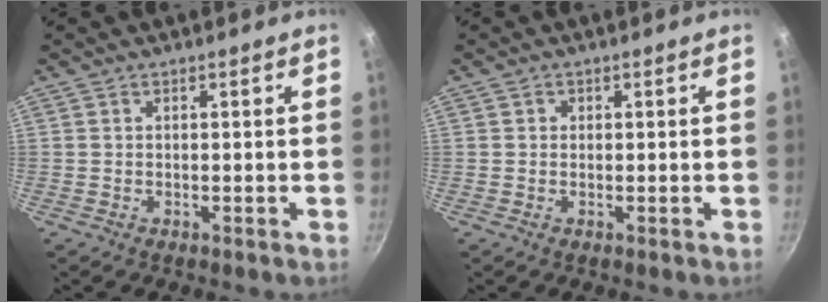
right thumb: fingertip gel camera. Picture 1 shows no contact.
{"total": 0.7, "force": [0.1, 0.7, 0.1], "torque": [0.004, 0.003, 0.000]}